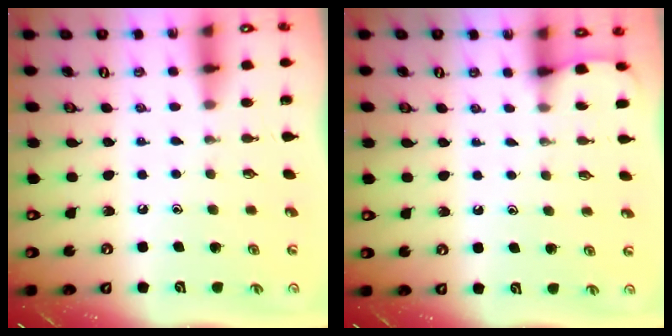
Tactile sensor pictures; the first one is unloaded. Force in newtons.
{"total": 1.8, "press": 1.8, "slide": 0.2}